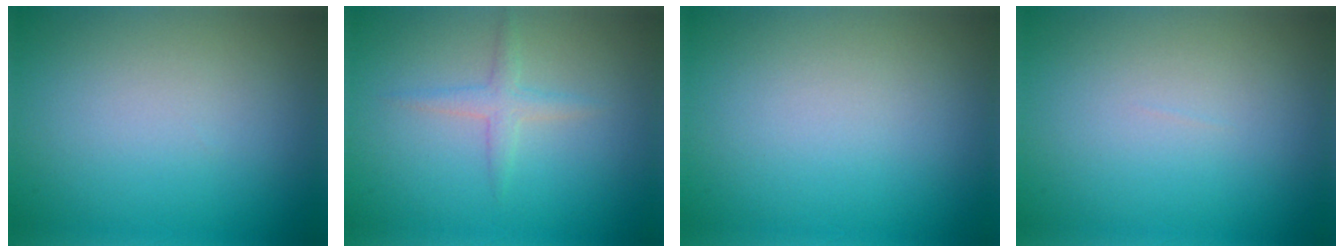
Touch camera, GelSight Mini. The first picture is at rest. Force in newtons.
{"total": 1.6, "press": 1.6, "slide": 0.0}
{"total": 0.0}
{"total": 0.0}